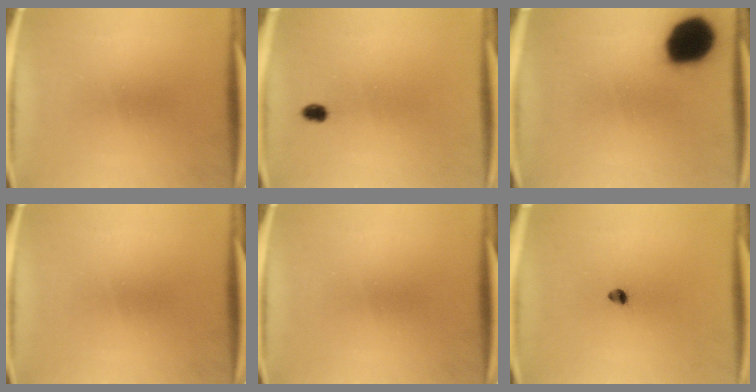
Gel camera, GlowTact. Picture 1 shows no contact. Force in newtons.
{"total": 1.9}
{"total": 17.1}
{"total": 0.0}
{"total": 0.0}
{"total": 1.7}